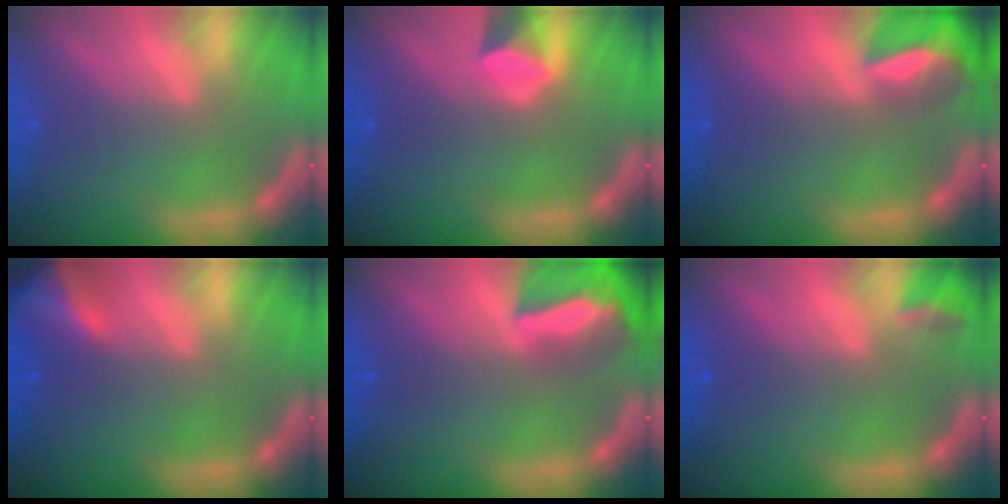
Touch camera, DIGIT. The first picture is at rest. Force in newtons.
{"total": 2.4}
{"total": 6.9}
{"total": 5.4}
{"total": 9.4}
{"total": 1.9}